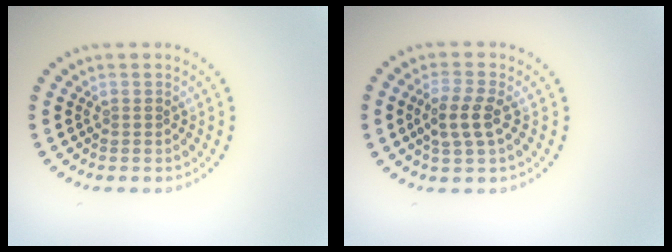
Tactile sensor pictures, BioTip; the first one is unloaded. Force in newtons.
{"total": 2.8, "press": 2.6, "slide": 1.0}